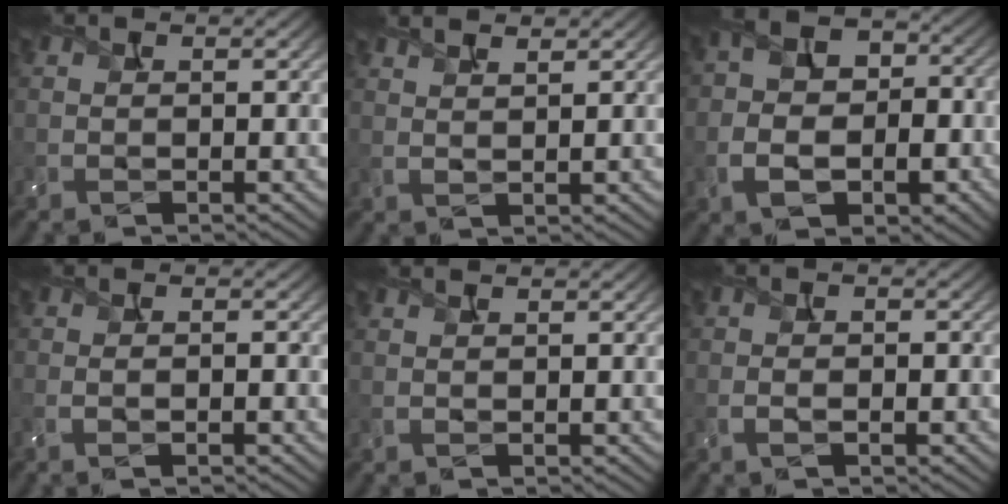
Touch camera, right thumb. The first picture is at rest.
{"total": 2.7, "force": [2.2, 0.4, 1.6], "torque": [-0.026, 0.002, 0.036]}
{"total": 10.2, "force": [-2.7, 7.2, 6.7], "torque": [-0.110, -0.019, -0.053]}
{"total": 2.3, "force": [-0.8, 0.8, 2.0], "torque": [-0.020, 0.006, -0.021]}
{"total": 0.5, "force": [0.4, 0.1, 0.3], "torque": [-0.010, 0.005, 0.007]}
{"total": 2.5, "force": [-0.8, 1.4, 1.9], "torque": [-0.017, 0.004, -0.023]}